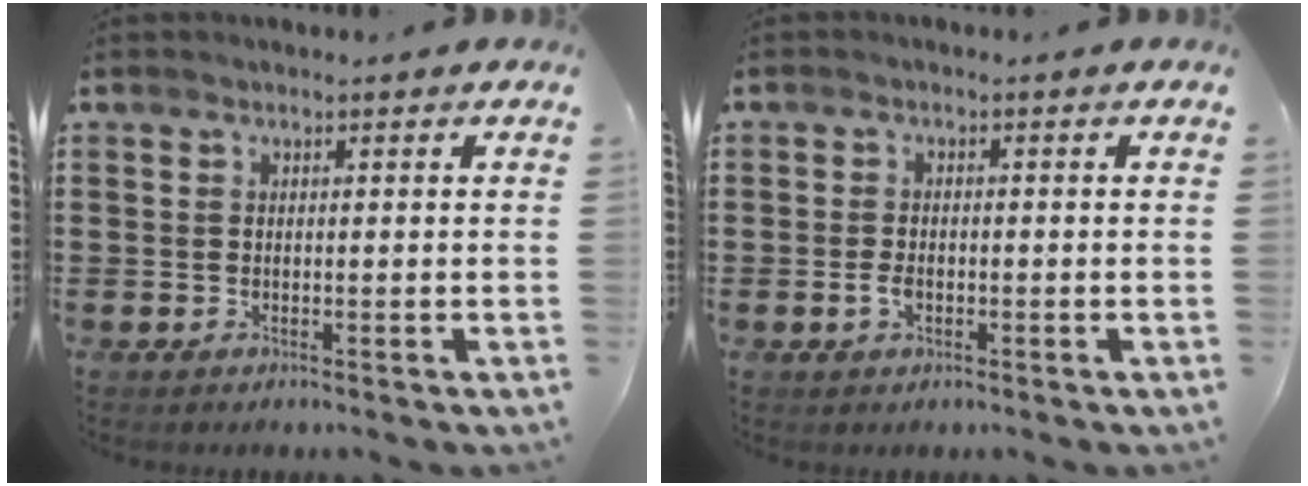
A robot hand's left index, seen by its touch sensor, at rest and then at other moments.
{"total": 2.0, "force": [-0.6, 1.1, 1.6], "torque": [-0.046, -0.005, -0.015]}